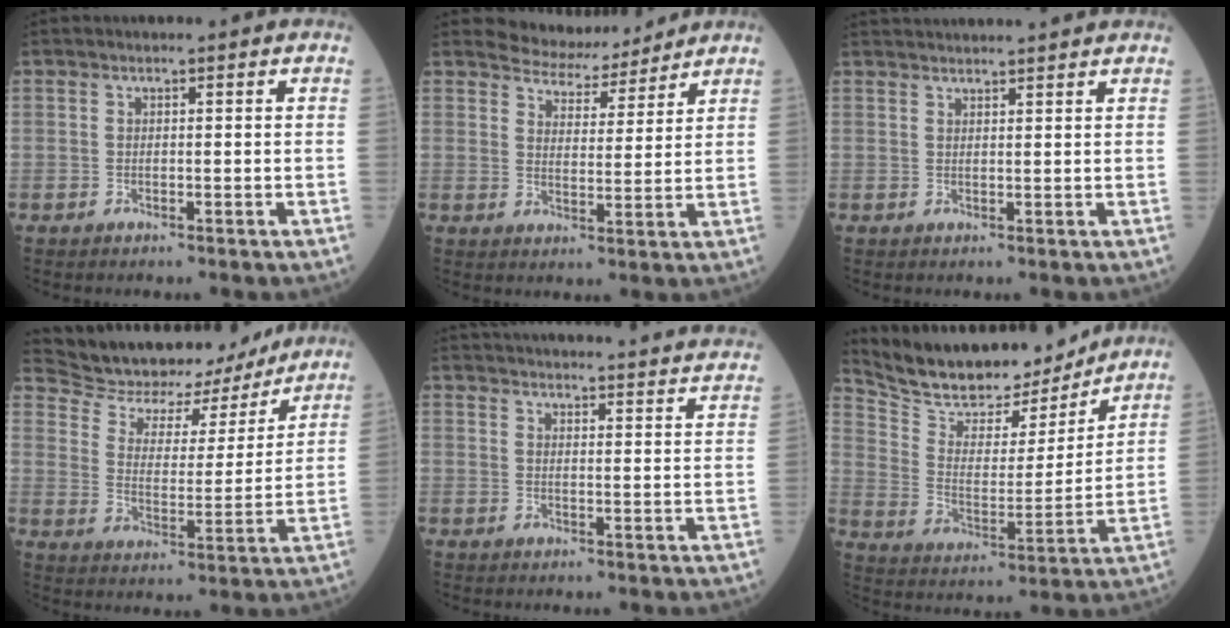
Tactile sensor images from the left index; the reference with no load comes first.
{"total": 6.8, "force": [6.6, 1.9, 0.4], "torque": [-0.014, 0.006, 0.101]}
{"total": 8.2, "force": [7.8, -0.3, 2.4], "torque": [-0.036, 0.032, 0.103]}
{"total": 17.4, "force": [16.1, 4.8, 4.4], "torque": [-0.074, 0.003, 0.237]}
{"total": 30.8, "force": [29.6, 2.0, 8.1], "torque": [-0.126, -0.052, 0.356]}
{"total": 18.0, "force": [16.2, 4.7, 6.1], "torque": [-0.117, 0.000, 0.268]}